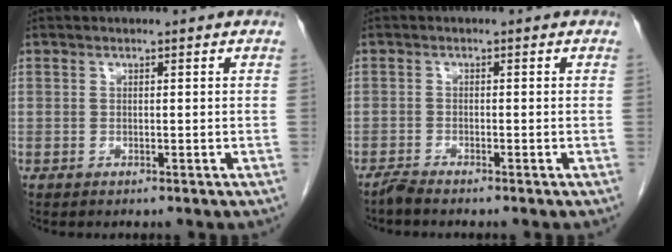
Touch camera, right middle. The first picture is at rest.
{"total": 1.5, "force": [-1.4, -0.1, 0.5], "torque": [-0.017, -0.004, -0.030]}